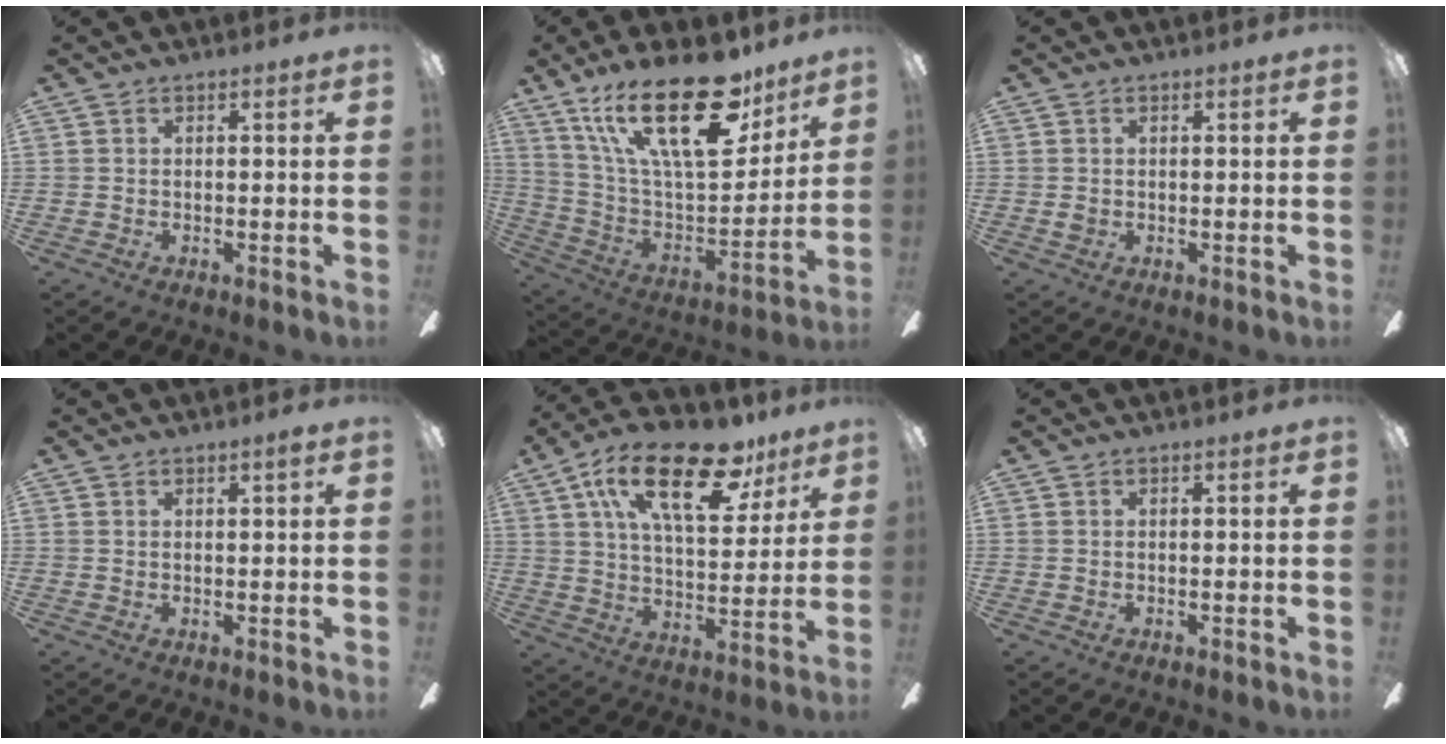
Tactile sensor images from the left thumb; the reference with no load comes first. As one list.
[{"total": 29.1, "force": [16.3, 12.0, 20.9], "torque": [-0.353, -0.094, 0.278]}, {"total": 0.7, "force": [0.2, 0.7, 0.2], "torque": [-0.005, 0.005, 0.002]}, {"total": 1.2, "force": [1.0, 0.0, 0.7], "torque": [-0.006, -0.002, 0.016]}, {"total": 23.7, "force": [13.0, 10.7, 16.7], "torque": [-0.266, -0.052, 0.215]}, {"total": 0.0}]